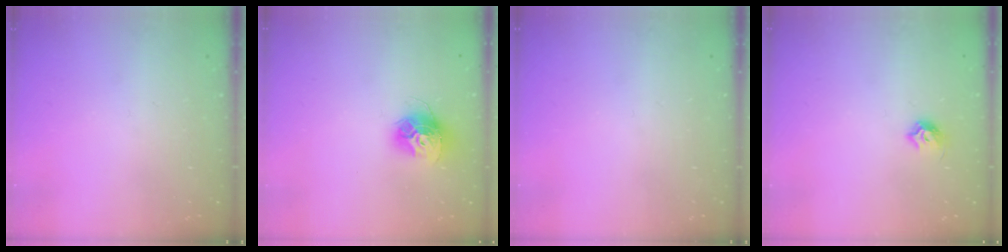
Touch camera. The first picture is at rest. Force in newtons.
{"total": 12.1, "press": 12.0, "slide": 1.0}
{"total": 0.0}
{"total": 6.8, "press": 6.8, "slide": 1.0}